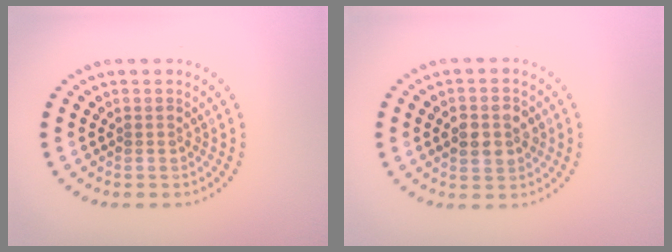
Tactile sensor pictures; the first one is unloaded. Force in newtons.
{"total": 2.7, "press": 2.7, "slide": 0.3}